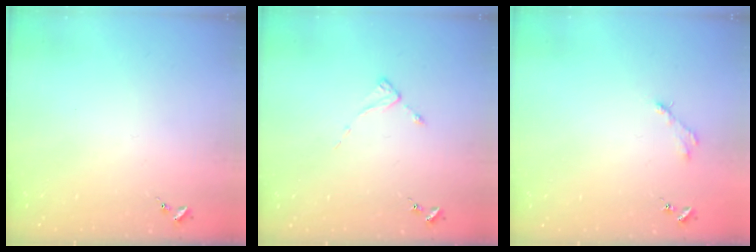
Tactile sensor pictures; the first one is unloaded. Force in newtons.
{"total": 2.0, "press": 2.0, "slide": 0.3}
{"total": 2.8, "press": 2.8, "slide": 0.4}